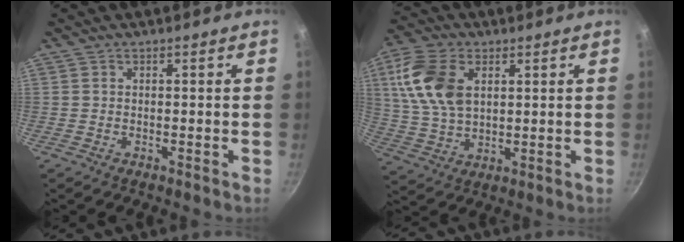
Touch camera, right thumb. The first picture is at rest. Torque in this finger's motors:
{"motor_torque": [-0.88, 0.93, 1.55, 0.66, 0.50]}